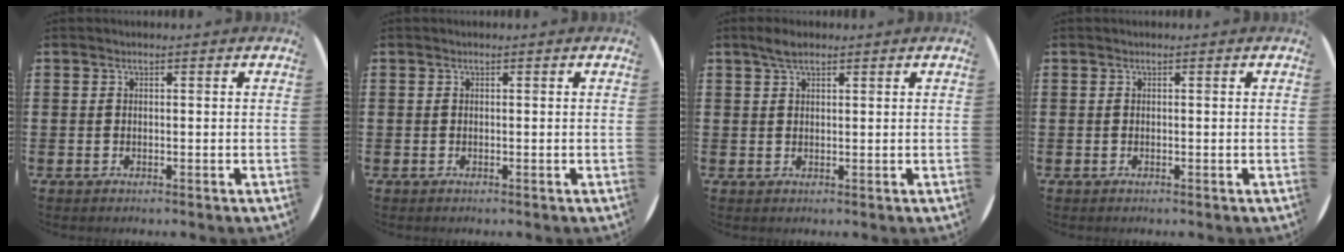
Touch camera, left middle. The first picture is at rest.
{"total": 0.0}
{"total": 2.4, "force": [1.8, 0.9, 1.3], "torque": [-0.020, 0.004, 0.029]}
{"total": 0.0}